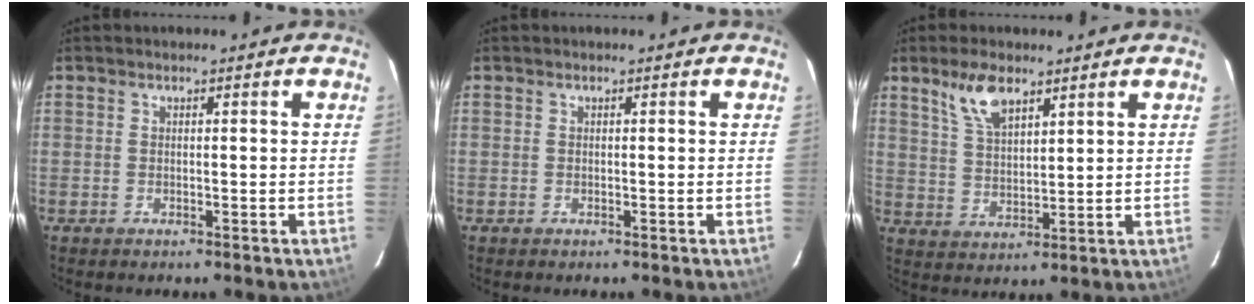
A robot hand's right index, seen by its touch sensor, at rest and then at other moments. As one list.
[{"total": 0.0}, {"total": 7.5, "force": [4.9, 3.1, 4.7], "torque": [-0.088, 0.009, 0.102]}]